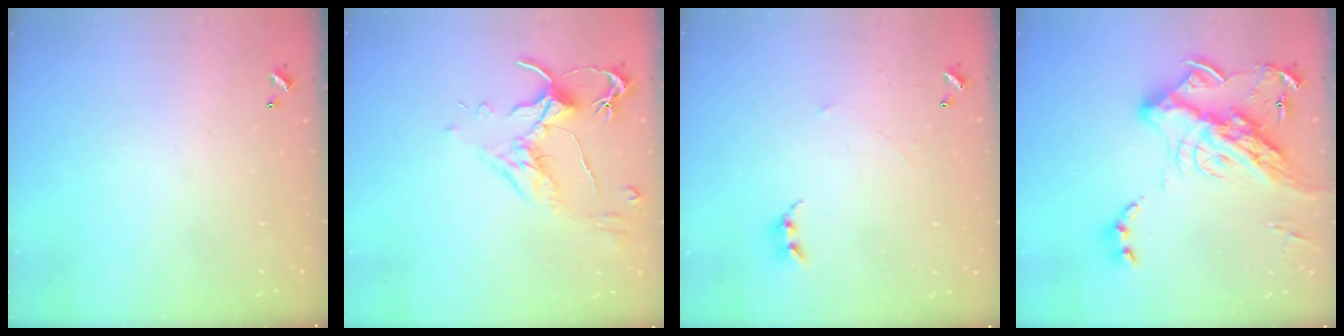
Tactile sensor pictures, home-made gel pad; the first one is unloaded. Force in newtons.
{"total": 1.4, "press": 1.3, "slide": 0.6}
{"total": 0.9, "press": 0.8, "slide": 0.3}
{"total": 27.0, "press": 26.9, "slide": 2.5}